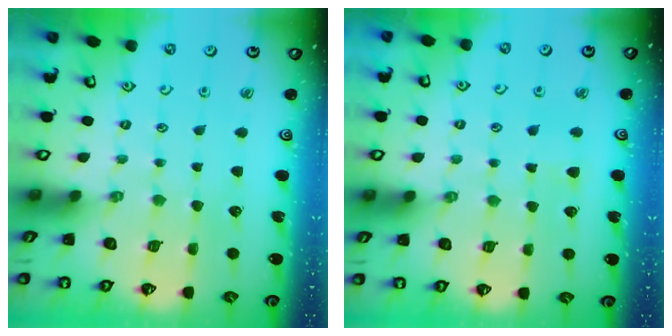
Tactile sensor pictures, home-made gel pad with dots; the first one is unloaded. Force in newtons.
{"total": 3.9, "press": 3.8, "slide": 0.7}